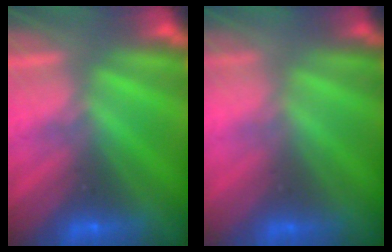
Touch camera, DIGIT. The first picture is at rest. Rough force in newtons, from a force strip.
{"total": 2.4}